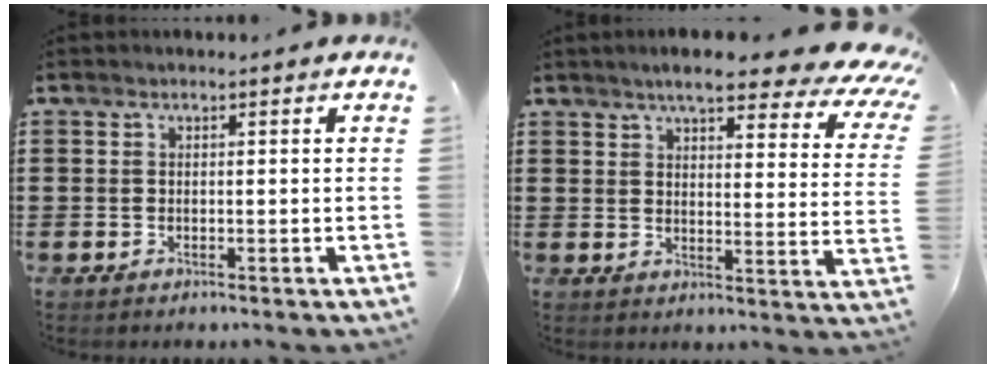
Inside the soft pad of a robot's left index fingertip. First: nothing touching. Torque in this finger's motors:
{"motor_torque": [2.14, 0.00, 1.05, 0.09]}